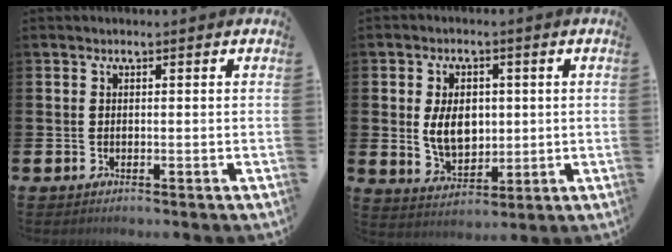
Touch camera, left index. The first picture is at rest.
{"total": 6.0, "force": [0.8, 4.1, 4.3], "torque": [-0.070, 0.008, 0.008]}